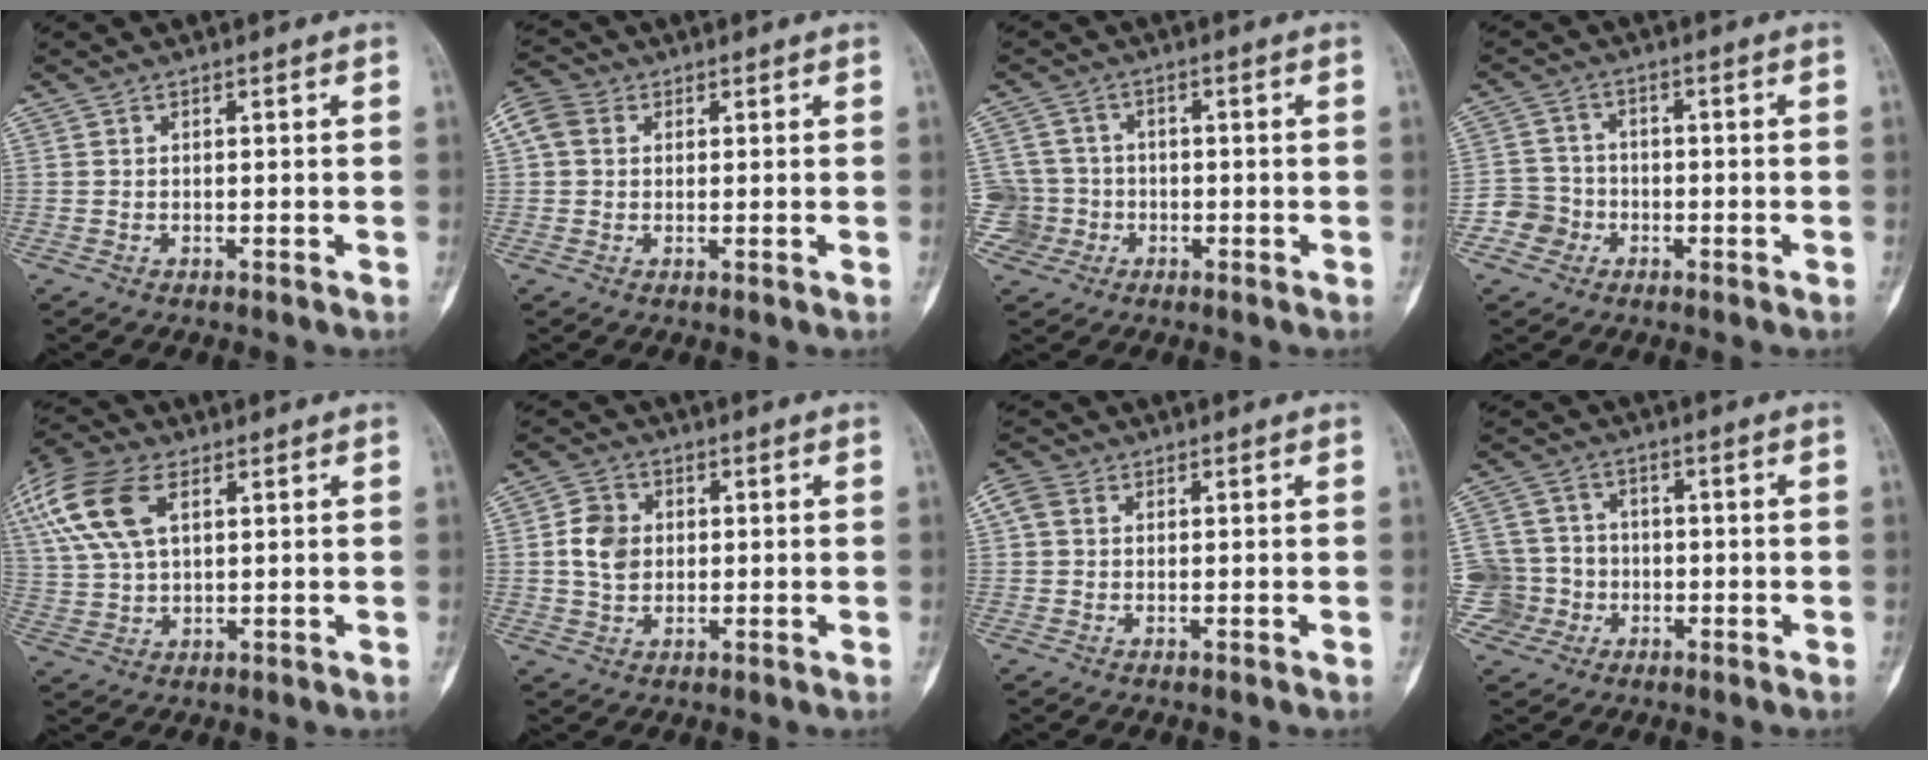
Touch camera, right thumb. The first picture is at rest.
{"total": 5.8, "force": [1.5, 4.7, 3.0], "torque": [-0.061, 0.017, 0.023]}
{"total": 6.6, "force": [-1.9, 6.4, 0.1], "torque": [0.024, 0.021, -0.033]}
{"total": 6.0, "force": [-2.4, 5.4, 0.8], "torque": [0.015, 0.024, -0.050]}
{"total": 15.2, "force": [5.9, 8.2, 11.3], "torque": [-0.252, 0.010, 0.113]}
{"total": 6.7, "force": [0.6, 5.5, 3.8], "torque": [-0.052, 0.004, 0.009]}
{"total": 3.5, "force": [0.9, 2.8, 1.8], "torque": [-0.041, 0.013, 0.014]}
{"total": 9.3, "force": [-2.1, 9.0, 1.1], "torque": [0.007, 0.027, -0.036]}